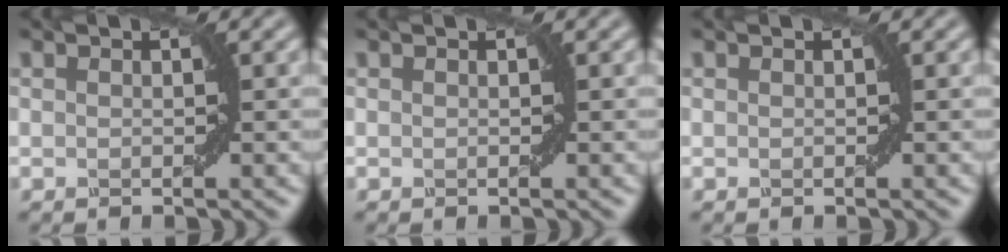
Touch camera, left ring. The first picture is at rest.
{"total": 0.0}
{"total": 0.0}